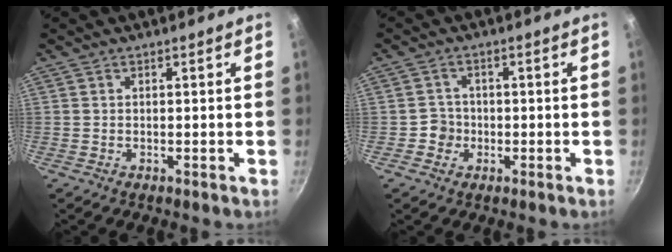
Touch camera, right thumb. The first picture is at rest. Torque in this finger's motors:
{"motor_torque": [-0.17, 0.07, 0.33, -0.18, -0.01]}